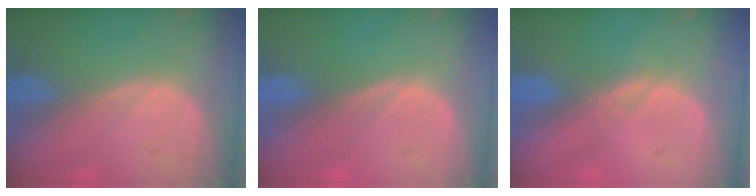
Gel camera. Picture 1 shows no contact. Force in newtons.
{"total": 0.0}
{"total": 1.2, "press": 1.0, "slide": 0.7}